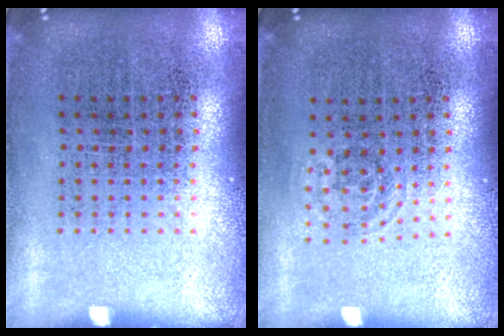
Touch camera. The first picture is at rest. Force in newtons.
{"total": 0.8, "press": 0.5, "slide": 0.6}